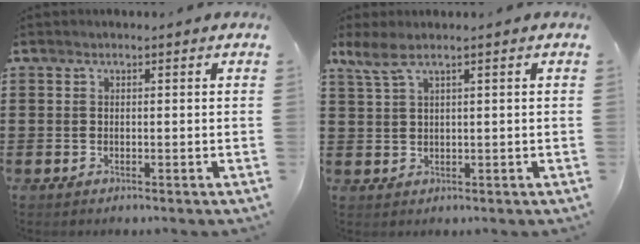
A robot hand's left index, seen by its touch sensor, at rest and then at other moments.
{"total": 2.5, "force": [1.2, 0.3, 2.2], "torque": [-0.055, -0.004, 0.019]}